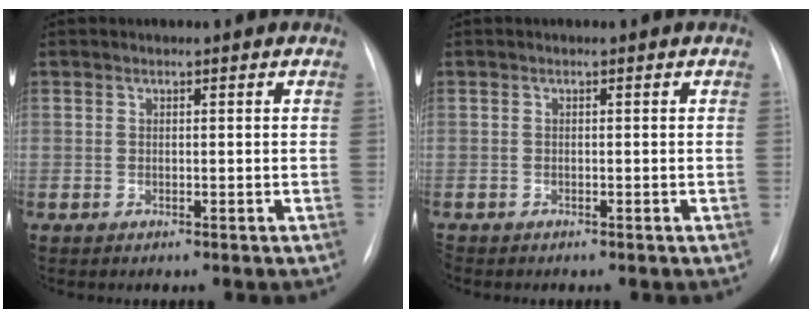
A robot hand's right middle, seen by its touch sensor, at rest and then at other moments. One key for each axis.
{"total": 0.7, "fx": -0.6, "fy": 0.3, "fz": 0.1, "tx": -0.002, "ty": 0.000, "tz": -0.011}